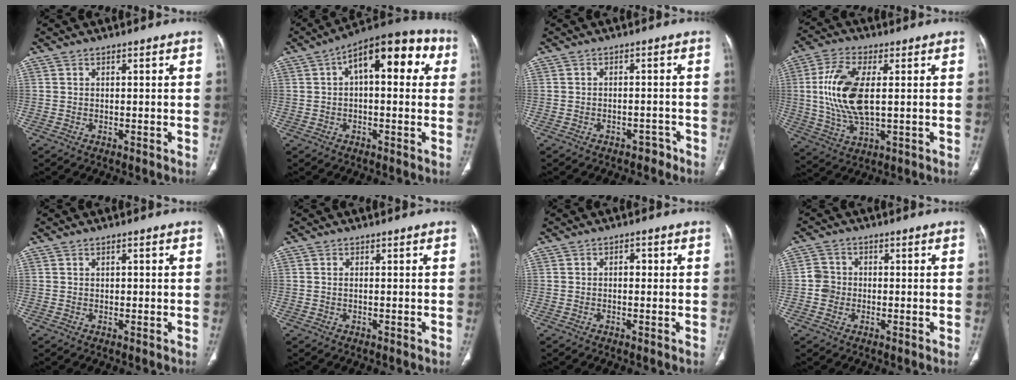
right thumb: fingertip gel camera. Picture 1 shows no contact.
{"total": 15.9, "force": [4.5, 7.3, 13.4], "torque": [-0.152, 0.034, 0.056]}
{"total": 2.4, "force": [-1.9, 1.5, 0.4], "torque": [-0.005, 0.020, -0.024]}
{"total": 13.5, "force": [1.5, 6.2, 11.9], "torque": [-0.252, -0.008, 0.032]}
{"total": 0.6, "force": [0.3, 0.5, 0.4], "torque": [0.000, -0.001, 0.004]}
{"total": 0.0}
{"total": 1.2, "force": [0.0, 0.8, 0.9], "torque": [-0.002, 0.006, -0.005]}
{"total": 3.4, "force": [-0.5, 3.2, 1.0], "torque": [-0.003, 0.008, -0.014]}